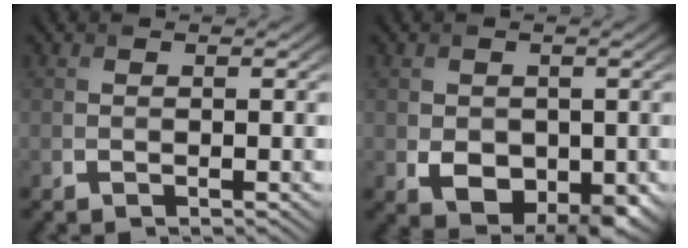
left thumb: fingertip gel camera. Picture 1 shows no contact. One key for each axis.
{"total": 4.7, "fx": -0.5, "fy": 3.6, "fz": 3.0, "tx": -0.059, "ty": -0.020, "tz": -0.001}